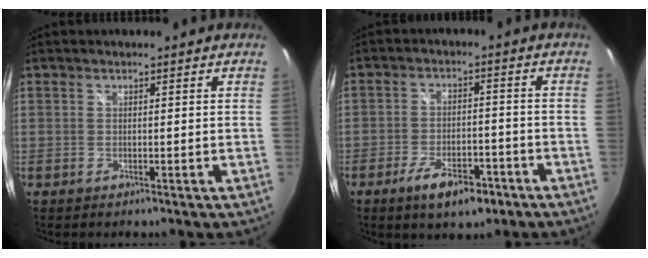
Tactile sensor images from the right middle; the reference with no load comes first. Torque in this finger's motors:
{"motor_torque": [1.21, -0.91, 0.53, 0.13]}